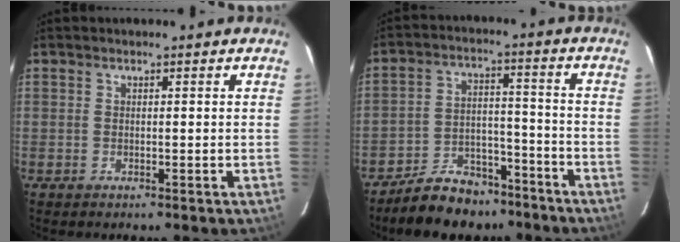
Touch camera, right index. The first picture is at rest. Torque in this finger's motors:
{"motor_torque": [1.00, -1.14, 0.35, 0.01]}